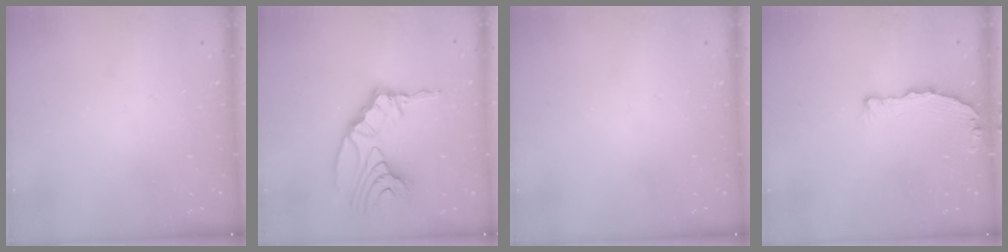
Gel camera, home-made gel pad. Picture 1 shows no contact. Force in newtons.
{"total": 14.6, "press": 14.4, "slide": 2.4}
{"total": 0.0}
{"total": 4.8, "press": 4.8, "slide": 0.4}